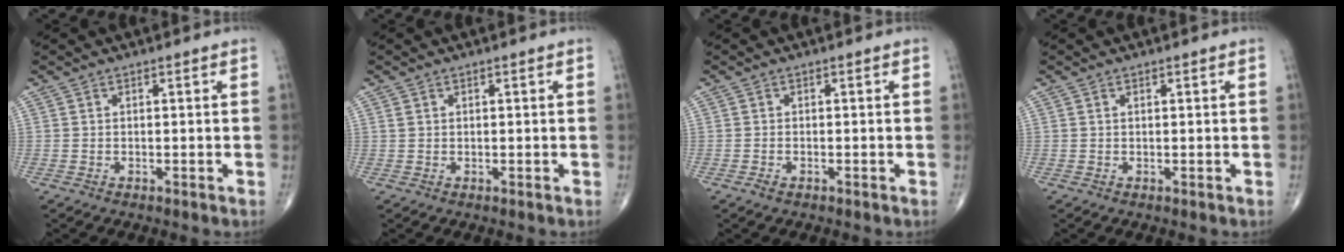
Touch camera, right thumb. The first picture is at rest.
{"total": 0.7, "force": [0.2, 0.5, 0.3], "torque": [-0.005, 0.004, 0.006]}
{"total": 1.0, "force": [-0.7, 0.4, 0.6], "torque": [-0.016, 0.000, -0.012]}
{"total": 0.0}